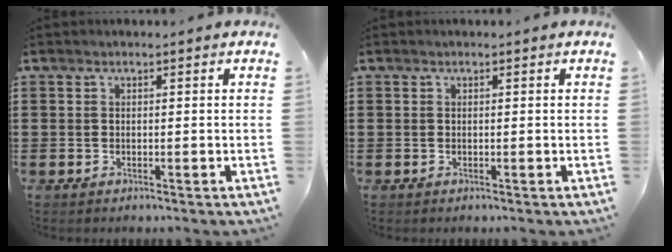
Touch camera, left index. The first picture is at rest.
{"total": 0.0}